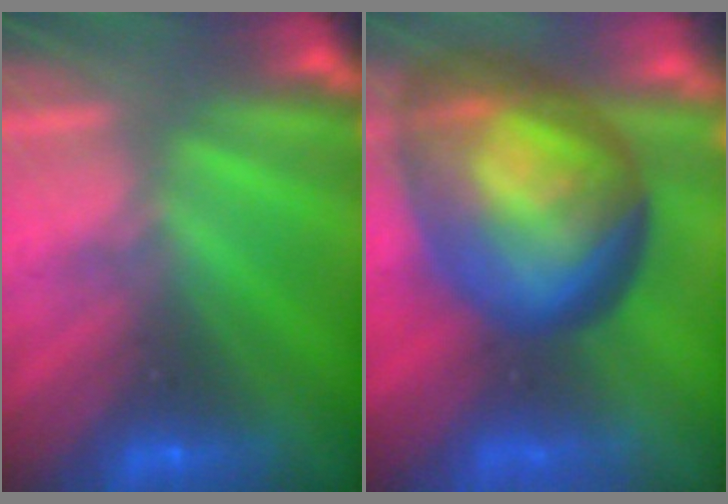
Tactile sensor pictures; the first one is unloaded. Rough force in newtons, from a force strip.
{"total": 8.9}